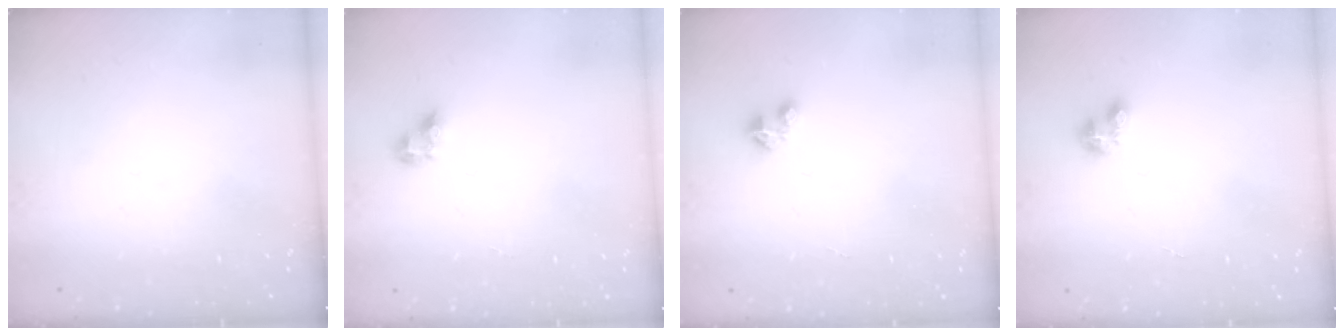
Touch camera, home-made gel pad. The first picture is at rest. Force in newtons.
{"total": 5.0, "press": 5.0, "slide": 0.5}
{"total": 2.1, "press": 2.1, "slide": 0.2}
{"total": 3.4, "press": 3.4, "slide": 0.3}